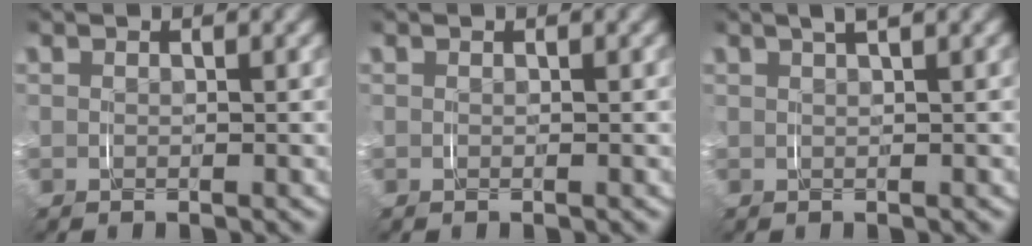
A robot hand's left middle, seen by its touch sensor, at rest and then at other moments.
{"total": 0.0}
{"total": 2.6, "force": [1.8, 0.4, 1.8], "torque": [-0.024, 0.016, 0.025]}